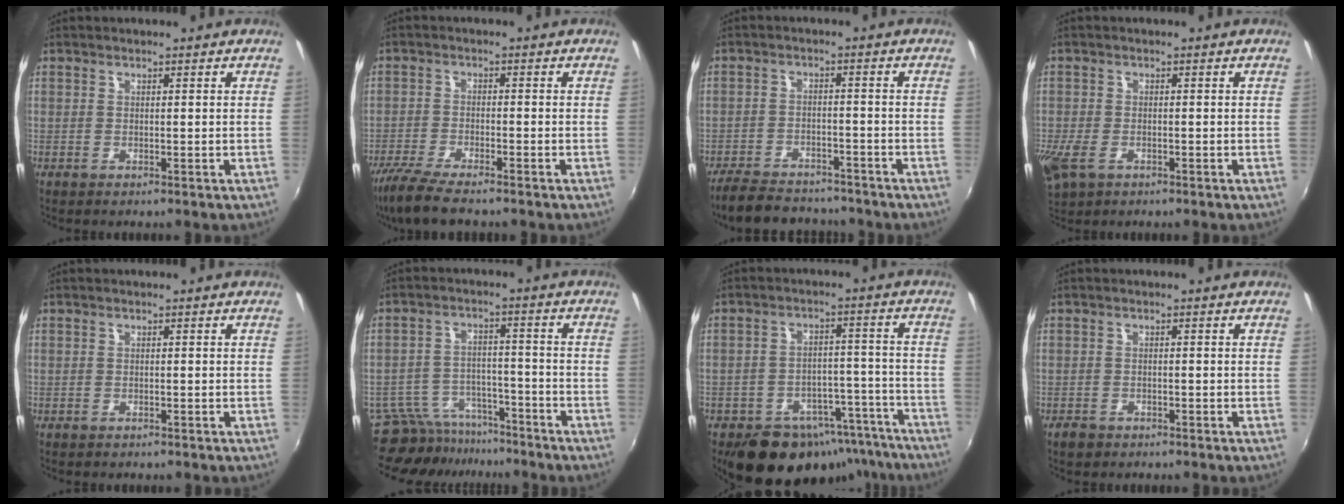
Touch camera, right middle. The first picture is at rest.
{"total": 8.5, "force": [-7.2, 1.2, 4.5], "torque": [-0.116, -0.032, -0.131]}
{"total": 13.2, "force": [-11.5, 4.5, 4.7], "torque": [-0.118, -0.005, -0.172]}
{"total": 6.5, "force": [-3.1, 3.9, 4.2], "torque": [-0.102, -0.020, -0.059]}
{"total": 0.7, "force": [-0.5, 0.5, 0.0], "torque": [-0.002, -0.002, -0.009]}
{"total": 10.4, "force": [-9.3, 4.4, 1.7], "torque": [-0.052, 0.013, -0.139]}
{"total": 18.2, "force": [-13.9, 9.8, 6.4], "torque": [-0.119, 0.038, -0.164]}
{"total": 2.2, "force": [-1.6, 1.4, 0.7], "torque": [-0.022, -0.003, -0.028]}